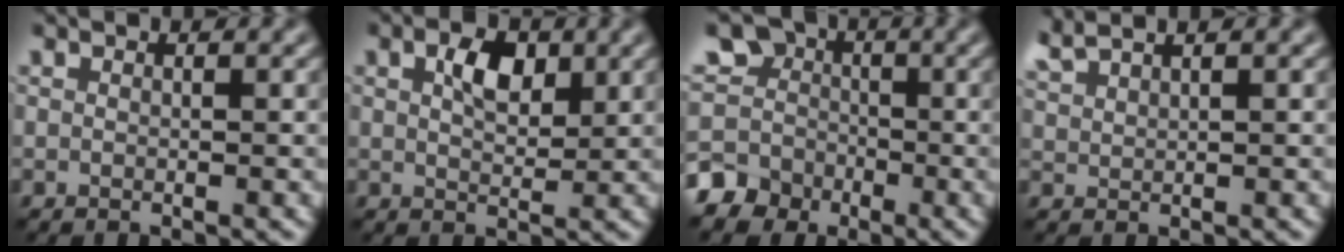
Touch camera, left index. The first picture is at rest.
{"total": 3.3, "force": [1.3, 1.8, 2.4], "torque": [-0.047, 0.005, 0.023]}
{"total": 7.1, "force": [-2.5, 6.3, 2.1], "torque": [-0.033, 0.001, -0.064]}
{"total": 2.3, "force": [2.1, 0.3, 0.8], "torque": [-0.015, 0.010, 0.048]}